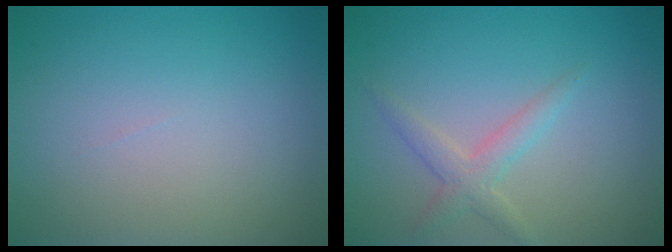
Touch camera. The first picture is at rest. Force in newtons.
{"total": 2.1, "press": 2.1, "slide": 0.1}